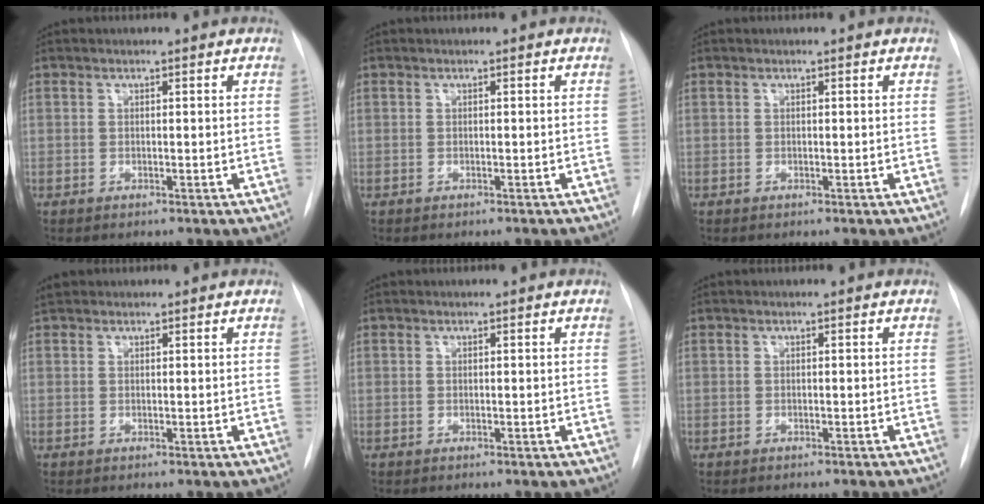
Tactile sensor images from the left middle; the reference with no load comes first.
{"total": 1.1, "force": [-1.0, 0.2, 0.3], "torque": [-0.007, -0.001, -0.013]}
{"total": 0.0}
{"total": 1.6, "force": [1.3, 0.9, 0.3], "torque": [-0.011, 0.019, 0.022]}
{"total": 0.0}
{"total": 1.3, "force": [-1.3, 0.2, 0.4], "torque": [-0.008, -0.001, -0.015]}